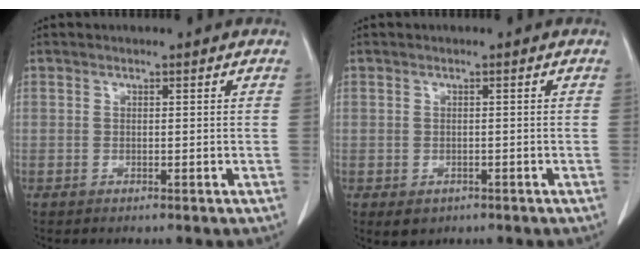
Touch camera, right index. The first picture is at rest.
{"total": 2.0, "force": [-0.8, 1.7, 0.7], "torque": [-0.008, 0.000, -0.001]}